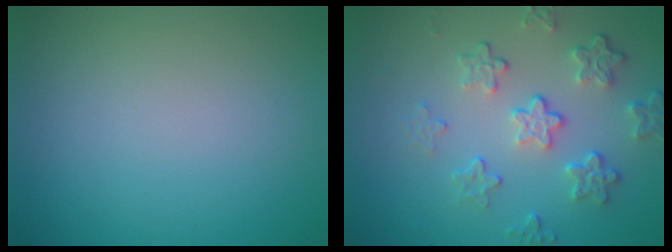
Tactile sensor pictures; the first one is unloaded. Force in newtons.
{"total": 4.5, "press": 3.3, "slide": 3.0}